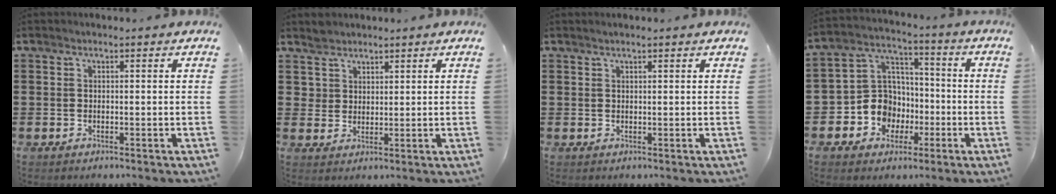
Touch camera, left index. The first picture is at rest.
{"total": 3.3, "force": [2.4, 2.3, -0.3], "torque": [0.001, 0.003, 0.047]}
{"total": 0.8, "force": [0.6, 0.0, 0.6], "torque": [-0.011, -0.001, 0.012]}
{"total": 9.2, "force": [-2.5, 8.5, 2.6], "torque": [-0.096, 0.009, -0.044]}